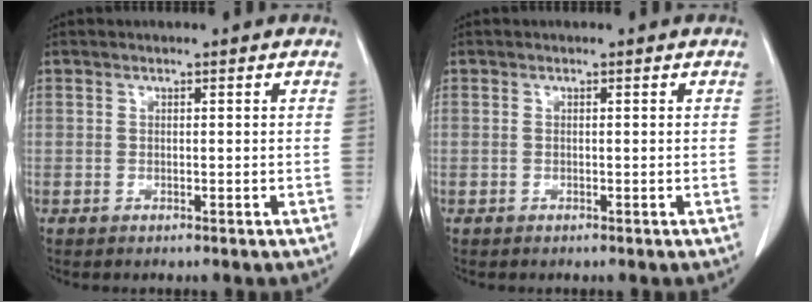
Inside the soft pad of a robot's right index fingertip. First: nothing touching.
{"total": 0.0}